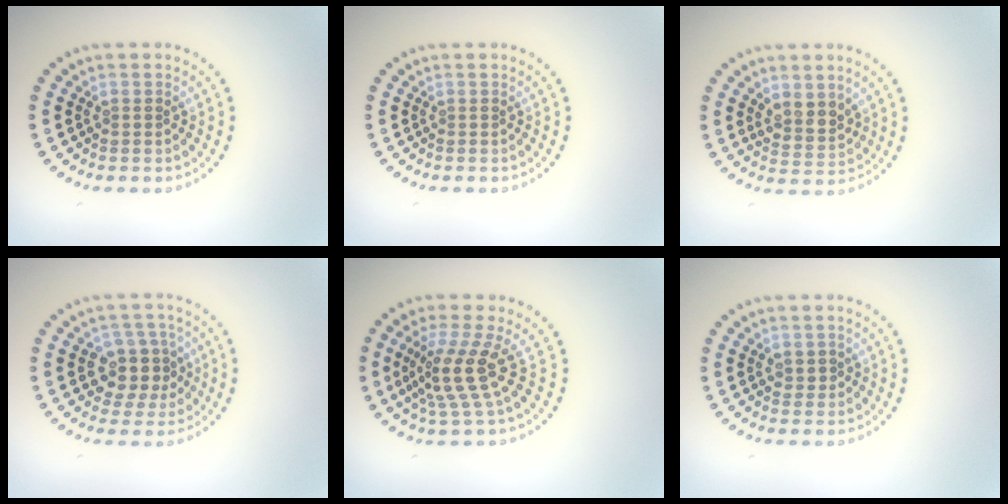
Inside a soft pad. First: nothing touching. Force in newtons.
{"total": 0.0}
{"total": 2.5, "press": 2.2, "slide": 1.1}
{"total": 4.4, "press": 4.0, "slide": 1.8}
{"total": 4.3, "press": 3.1, "slide": 3.0}
{"total": 0.8, "press": 0.8, "slide": 0.2}